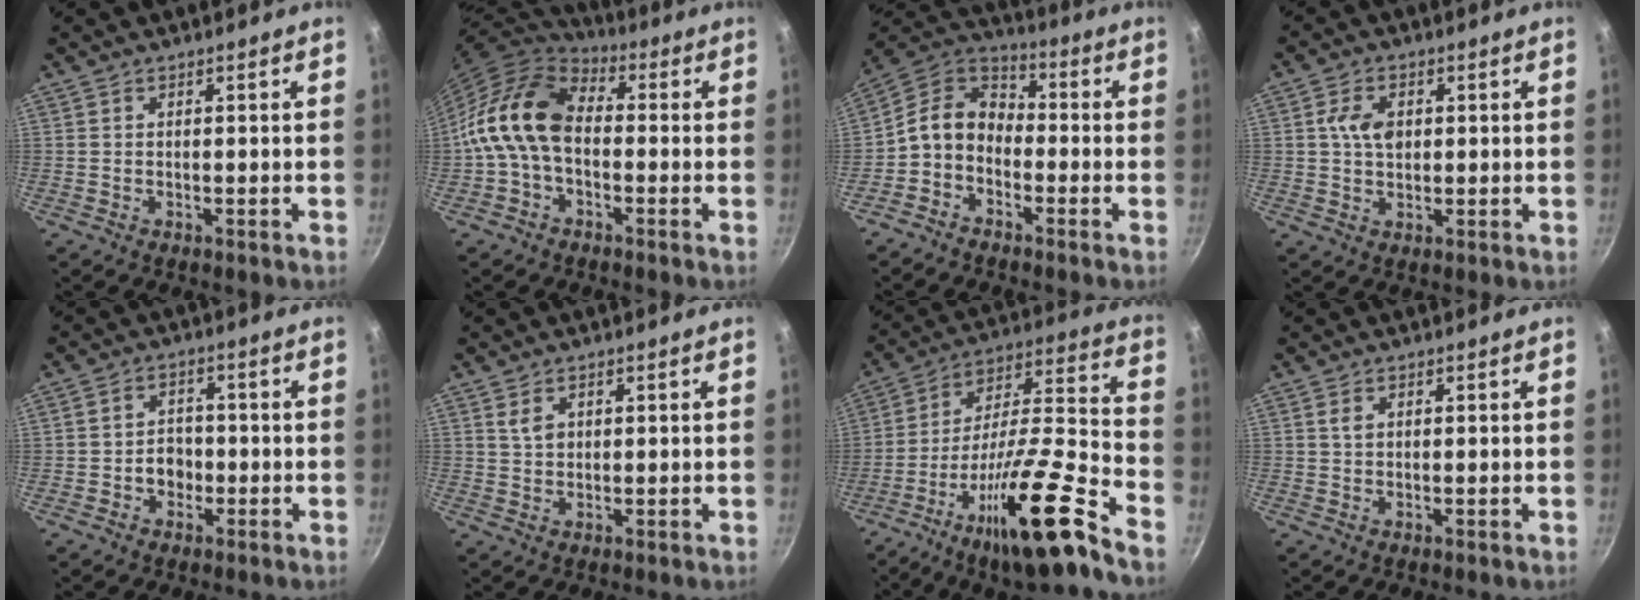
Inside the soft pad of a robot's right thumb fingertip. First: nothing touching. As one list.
[{"total": 14.1, "force": [-1.2, 9.3, 10.5], "torque": [-0.181, 0.040, -0.043]}, {"total": 9.8, "force": [-2.7, 7.3, 6.0], "torque": [-0.094, 0.054, -0.076]}, {"total": 5.4, "force": [0.8, 3.8, 3.8], "torque": [-0.056, 0.003, 0.011]}, {"total": 4.6, "force": [-1.5, 3.7, 2.3], "torque": [-0.010, 0.016, -0.027]}, {"total": 2.9, "force": [1.1, 2.1, 1.8], "torque": [-0.024, -0.001, 0.021]}, {"total": 22.4, "force": [-13.8, 3.7, 17.2], "torque": [-0.252, 0.092, -0.245]}, {"total": 1.6, "force": [0.4, 1.1, 1.2], "torque": [-0.019, 0.003, 0.006]}]